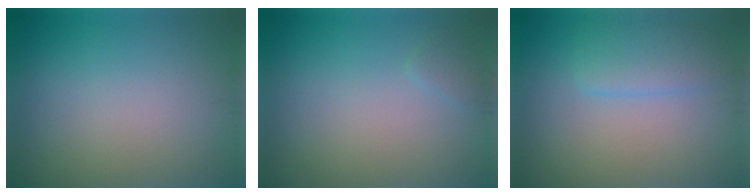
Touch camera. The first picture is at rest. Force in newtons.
{"total": 0.8, "press": 0.8, "slide": 0.1}
{"total": 3.1, "press": 3.1, "slide": 0.2}